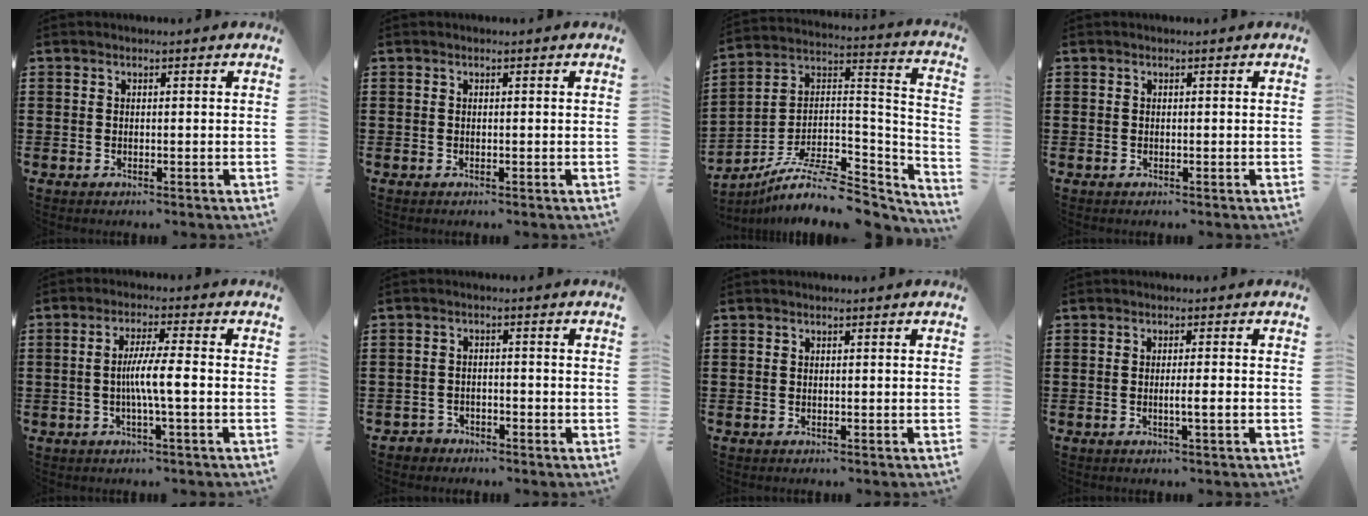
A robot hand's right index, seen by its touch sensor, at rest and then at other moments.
{"total": 0.0}
{"total": 10.0, "force": [-7.8, 2.7, 5.8], "torque": [-0.099, 0.011, -0.150]}
{"total": 0.0}
{"total": 5.6, "force": [-1.0, 0.2, 5.5], "torque": [-0.097, -0.002, -0.021]}
{"total": 1.9, "force": [-1.6, 1.0, 0.0], "torque": [-0.006, 0.002, -0.036]}
{"total": 0.0}
{"total": 2.2, "force": [-0.6, -0.1, 2.1], "torque": [-0.036, -0.005, -0.013]}